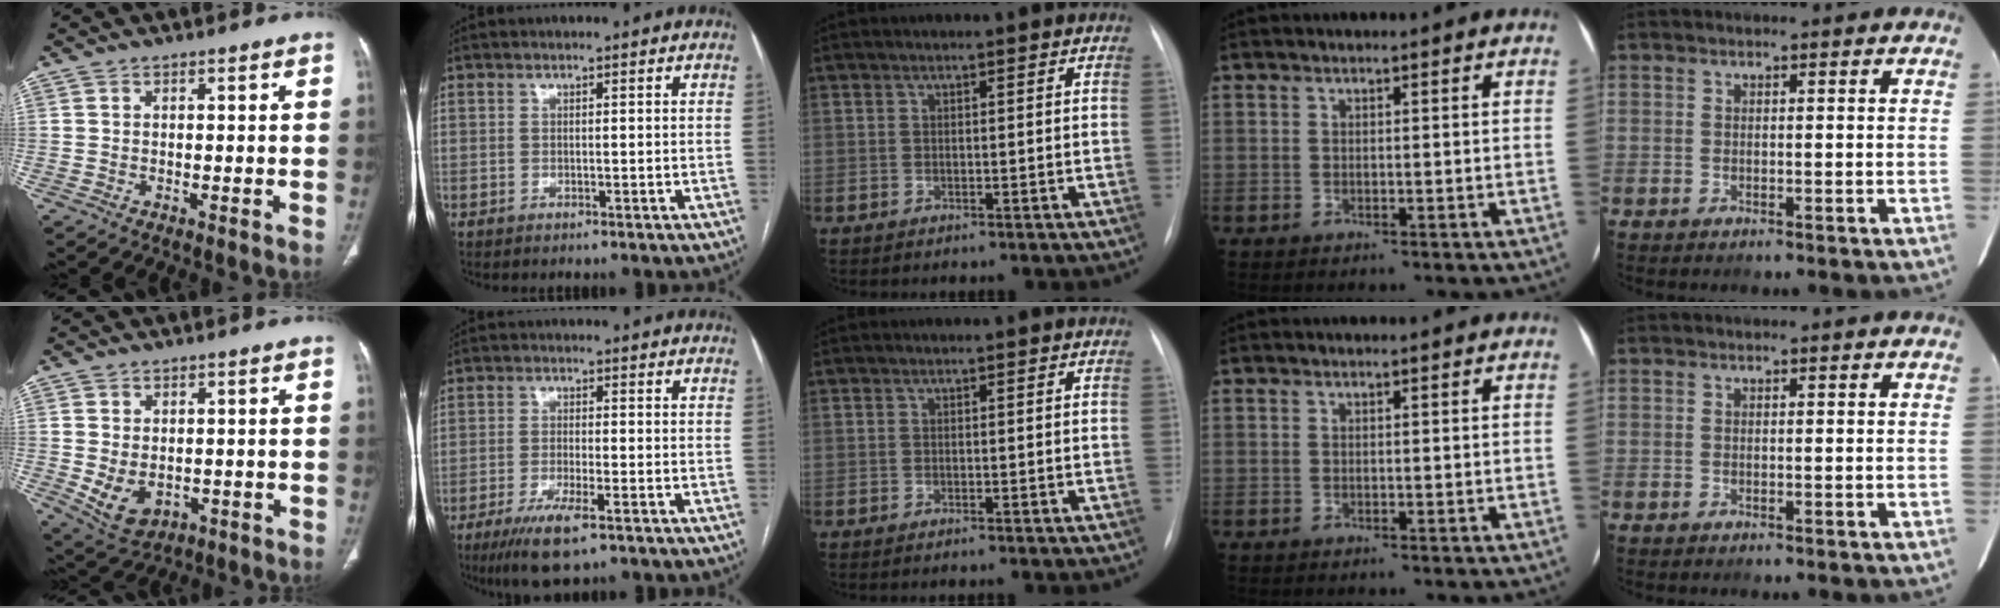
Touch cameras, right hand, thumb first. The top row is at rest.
{"thumb": {"total": 7.0, "force": [-1.0, 5.0, 4.9], "torque": [-0.079, -0.006, 0.004]}, "index": {"total": 7.3, "force": [-4.4, 1.0, 5.7], "torque": [-0.109, -0.018, -0.076]}, "middle": {"total": 0.6, "force": [-0.5, -0.2, 0.4], "torque": [-0.003, -0.002, -0.006]}}